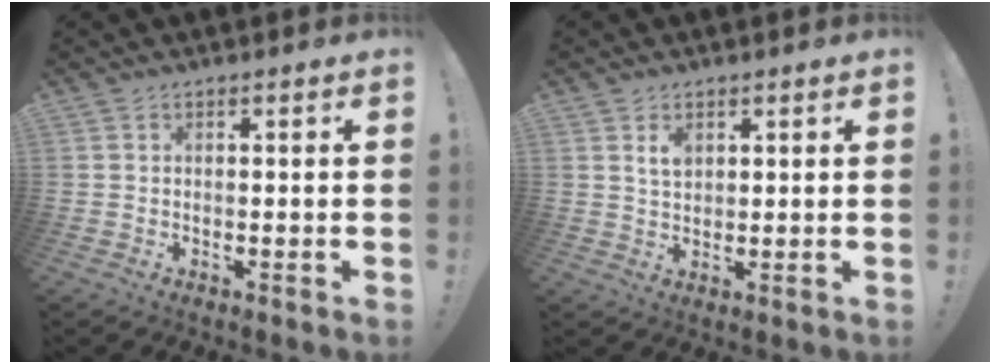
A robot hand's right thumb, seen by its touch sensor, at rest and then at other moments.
{"total": 3.7, "force": [1.7, 2.4, 2.3], "torque": [-0.032, -0.004, 0.027]}